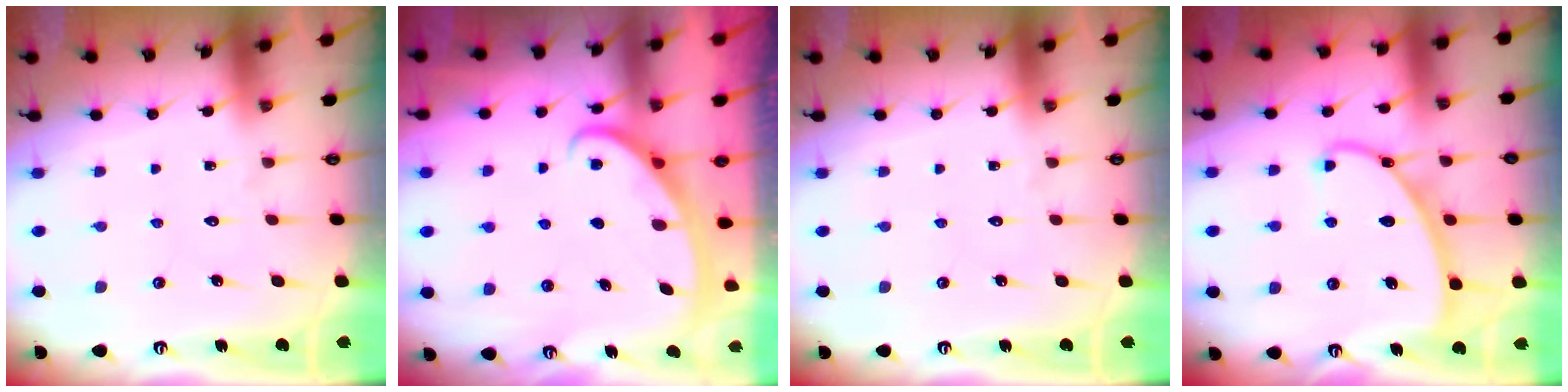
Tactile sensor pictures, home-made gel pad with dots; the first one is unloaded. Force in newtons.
{"total": 2.8, "press": 2.8, "slide": 0.3}
{"total": 0.0}
{"total": 9.0, "press": 9.0, "slide": 0.5}